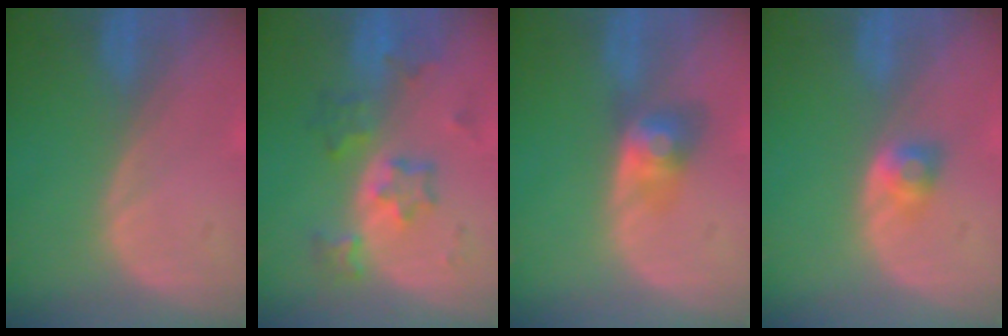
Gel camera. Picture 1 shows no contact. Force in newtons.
{"total": 6.3, "press": 6.3, "slide": 0.5}
{"total": 3.9, "press": 3.9, "slide": 0.2}
{"total": 2.7, "press": 2.4, "slide": 1.1}